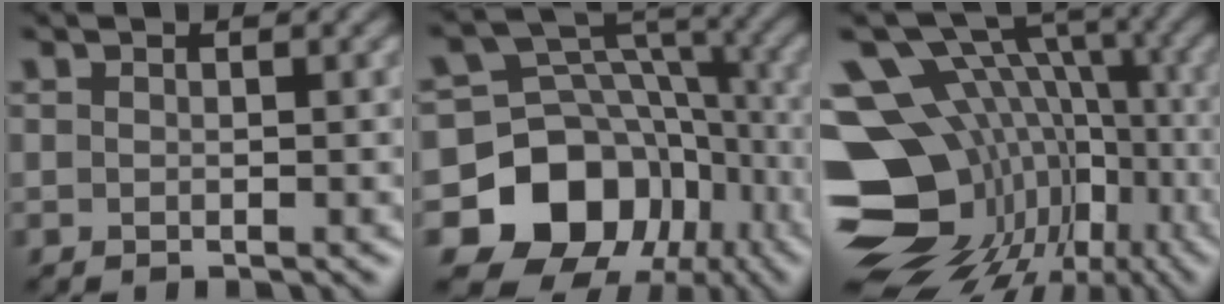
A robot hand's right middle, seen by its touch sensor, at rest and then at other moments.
{"total": 11.3, "force": [-5.0, 9.1, 4.4], "torque": [-0.082, -0.001, -0.101]}
{"total": 18.1, "force": [-3.6, 14.1, 10.7], "torque": [-0.192, -0.006, -0.019]}